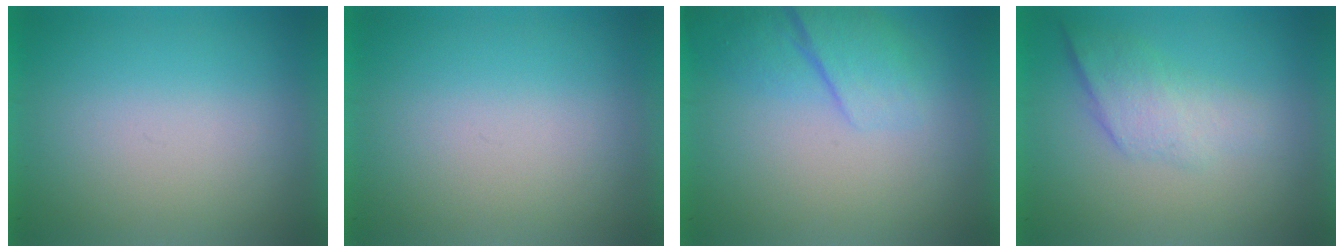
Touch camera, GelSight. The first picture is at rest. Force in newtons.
{"total": 0.0}
{"total": 2.6}
{"total": 2.3}